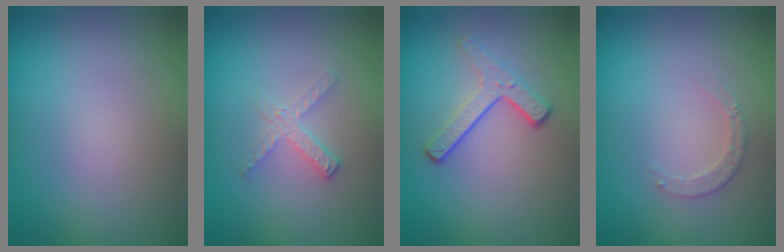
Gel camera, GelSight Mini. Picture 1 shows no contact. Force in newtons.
{"total": 1.7, "press": 1.7, "slide": 0.2}
{"total": 3.2, "press": 2.2, "slide": 2.3}
{"total": 1.5, "press": 1.5, "slide": 0.2}